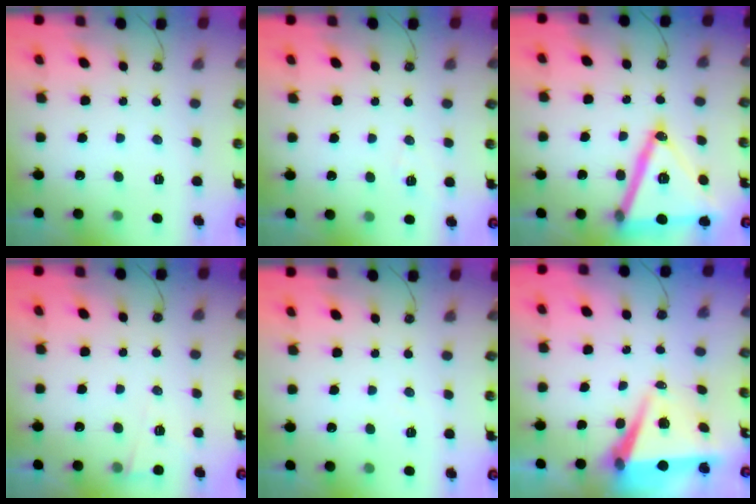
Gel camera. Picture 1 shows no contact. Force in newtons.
{"total": 2.7, "press": 2.3, "slide": 1.4}
{"total": 22.6, "press": 22.4, "slide": 3.3}
{"total": 3.0, "press": 2.8, "slide": 1.1}
{"total": 5.3, "press": 3.1, "slide": 4.3}
{"total": 7.4, "press": 6.0, "slide": 4.3}